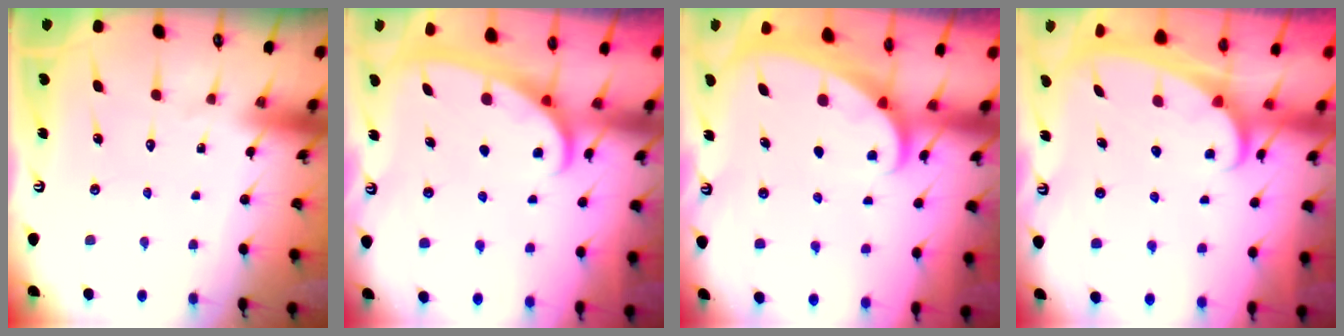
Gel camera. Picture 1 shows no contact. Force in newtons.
{"total": 2.9, "press": 2.9, "slide": 0.4}
{"total": 1.6, "press": 1.6, "slide": 0.1}
{"total": 2.3, "press": 2.3, "slide": 0.3}